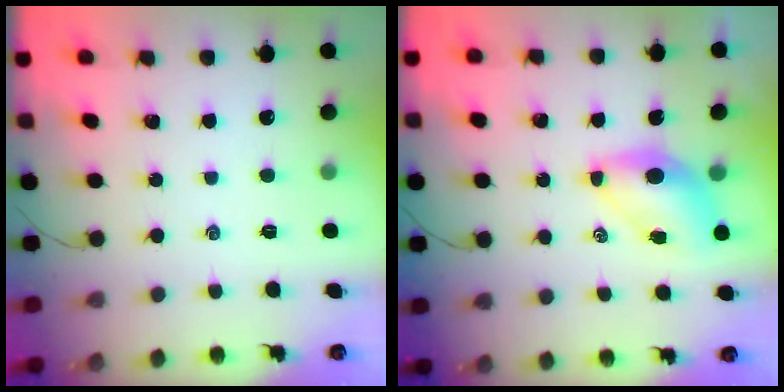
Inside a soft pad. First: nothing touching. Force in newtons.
{"total": 6.6, "press": 6.5, "slide": 1.3}